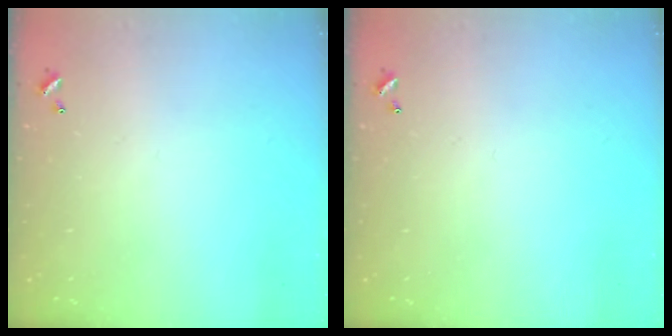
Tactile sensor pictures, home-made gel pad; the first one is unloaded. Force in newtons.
{"total": 0.0}